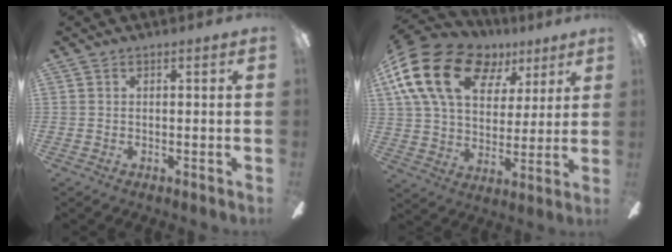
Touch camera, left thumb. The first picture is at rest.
{"total": 22.4, "force": [10.4, 14.4, 13.6], "torque": [-0.267, -0.031, 0.184]}